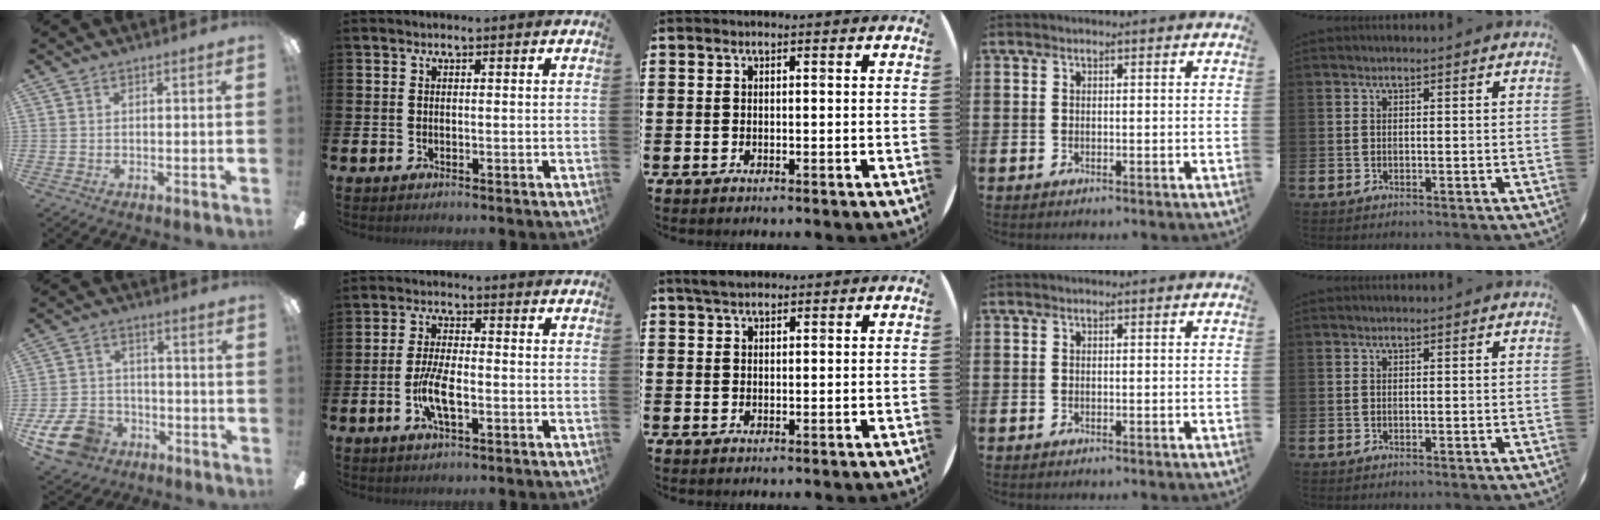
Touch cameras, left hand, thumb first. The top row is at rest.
{"thumb": {"total": 11.9, "force": [-6.5, 8.0, 5.9], "torque": [-0.136, 0.040, -0.117]}, "index": {"total": 5.4, "force": [-1.5, 1.8, 4.8], "torque": [-0.091, 0.000, -0.031]}, "middle": {"total": 2.0, "force": [1.7, 0.6, 0.7], "torque": [-0.009, 0.003, 0.031]}}